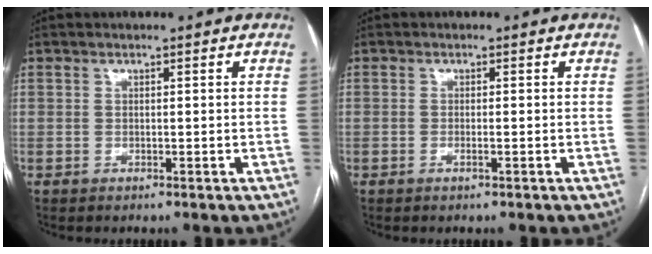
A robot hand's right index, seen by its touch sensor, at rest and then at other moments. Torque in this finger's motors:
{"motor_torque": [-0.38, 0.25, -0.02, 0.00]}